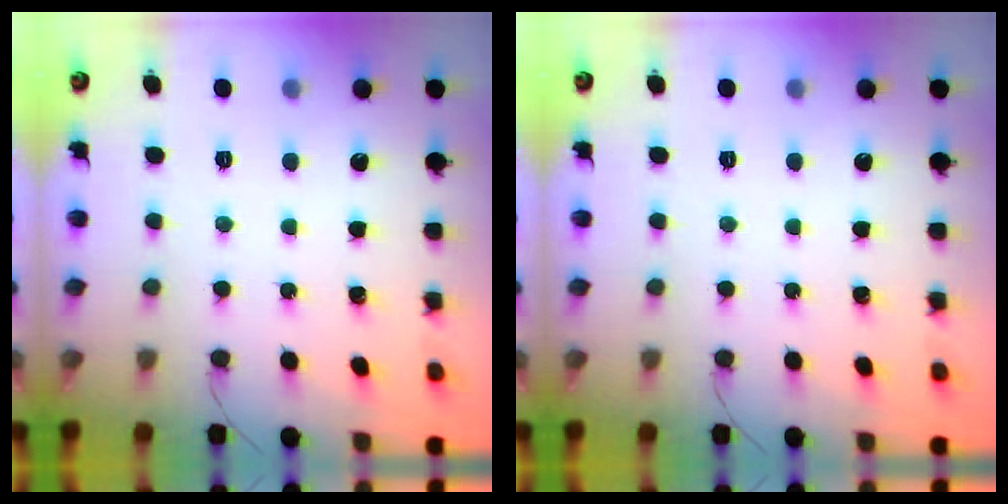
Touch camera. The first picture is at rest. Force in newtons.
{"total": 0.0}